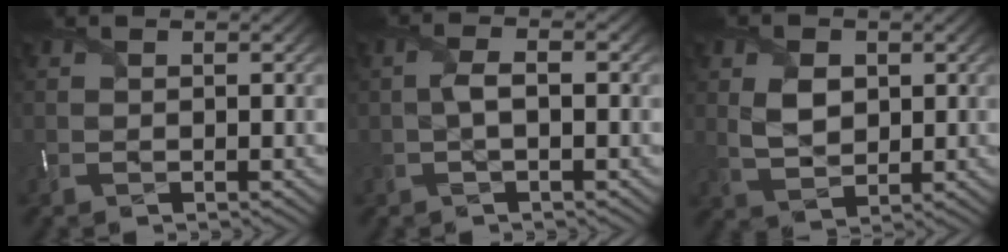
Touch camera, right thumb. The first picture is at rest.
{"total": 2.6, "force": [-0.3, 0.8, 2.4], "torque": [-0.057, 0.002, -0.007]}
{"total": 4.4, "force": [0.9, 3.1, 3.0], "torque": [-0.066, -0.006, 0.019]}